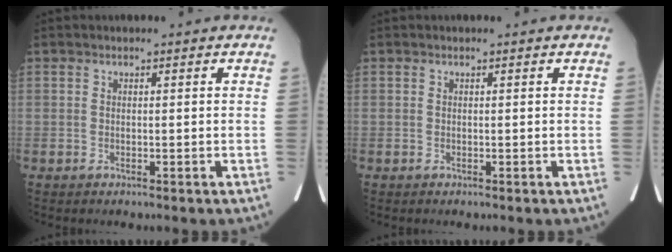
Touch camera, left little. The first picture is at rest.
{"total": 0.0}